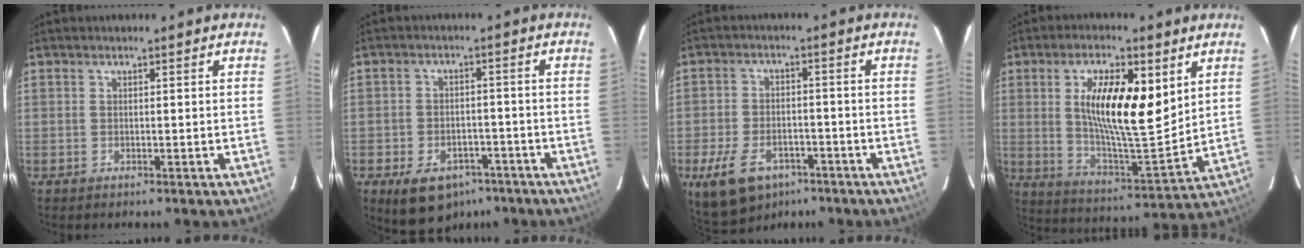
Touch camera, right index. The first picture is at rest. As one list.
[{"total": 11.6, "force": [-7.0, 7.6, 5.3], "torque": [-0.117, 0.009, -0.087]}, {"total": 12.4, "force": [-7.4, 7.4, 6.6], "torque": [-0.157, -0.009, -0.116]}, {"total": 16.3, "force": [5.3, 4.9, 14.6], "torque": [-0.251, -0.003, 0.093]}]